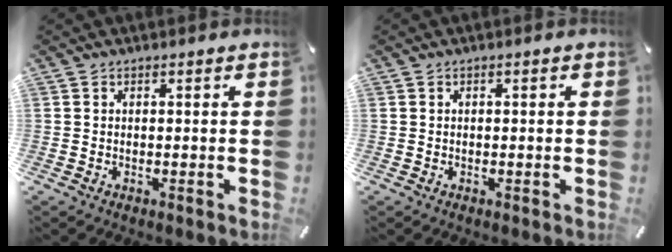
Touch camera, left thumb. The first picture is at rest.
{"total": 0.6, "force": [-0.2, 0.2, 0.5], "torque": [-0.010, -0.001, -0.004]}